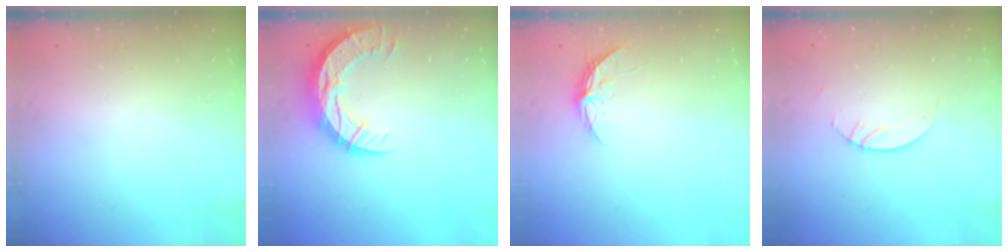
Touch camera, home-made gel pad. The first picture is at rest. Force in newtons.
{"total": 13.2, "press": 13.2, "slide": 0.9}
{"total": 5.3, "press": 5.3, "slide": 0.5}
{"total": 2.1, "press": 2.1, "slide": 0.2}